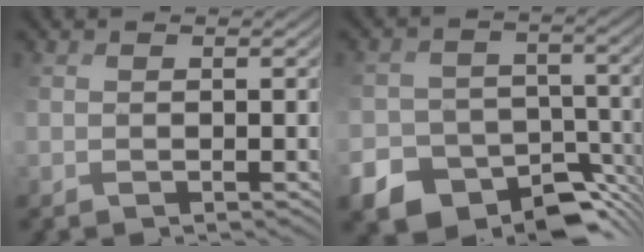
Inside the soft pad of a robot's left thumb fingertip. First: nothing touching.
{"total": 13.0, "force": [-9.0, 8.1, 4.7], "torque": [-0.121, -0.032, -0.127]}